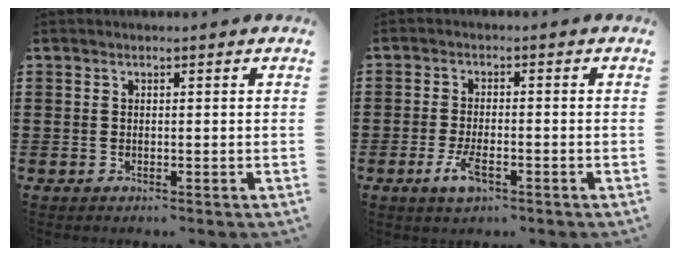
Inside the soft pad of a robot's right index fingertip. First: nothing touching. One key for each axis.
{"total": 4.4, "fx": -1.9, "fy": 1.6, "fz": 3.7, "tx": -0.088, "ty": -0.009, "tz": -0.041}